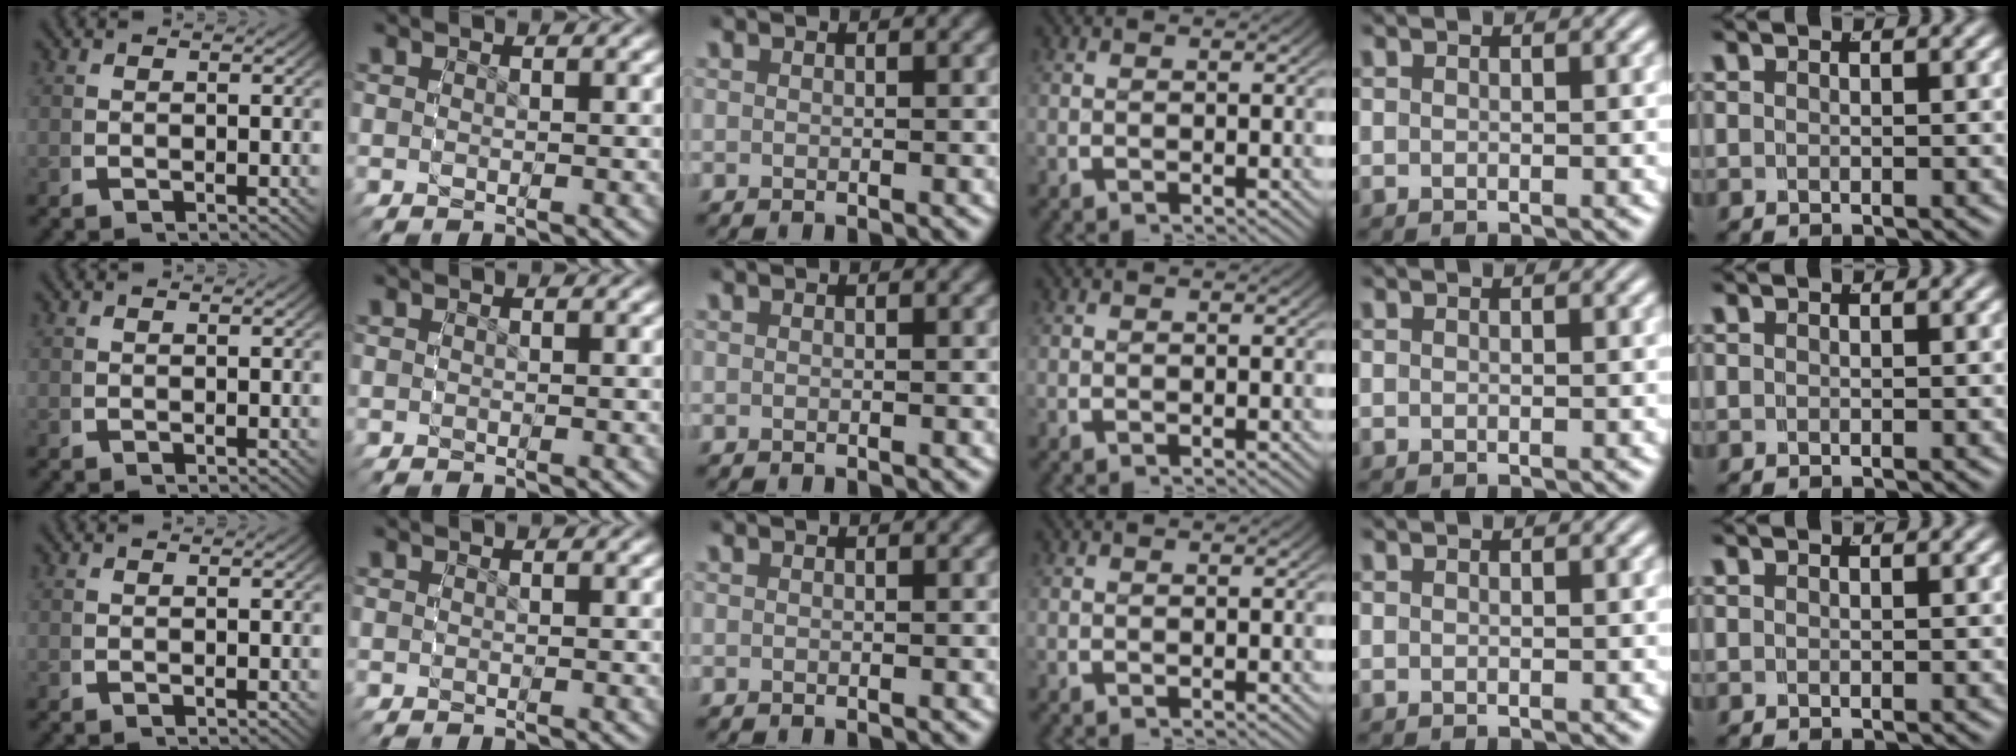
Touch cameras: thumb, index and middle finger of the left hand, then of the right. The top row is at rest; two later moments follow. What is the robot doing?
{"motion": "grasp_and_lifting", "object": "small bumper sticker"}